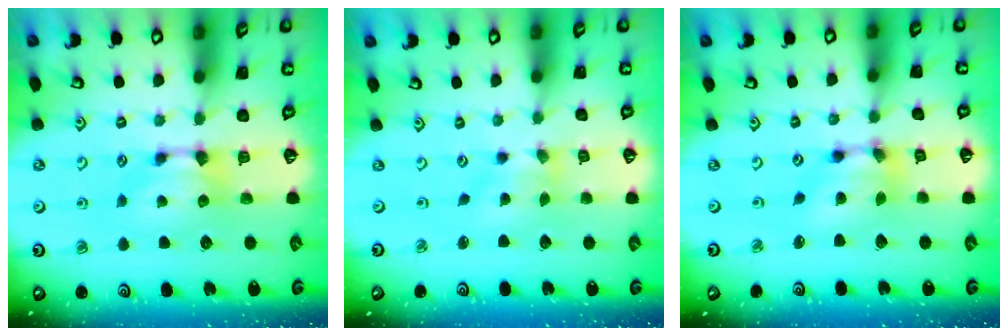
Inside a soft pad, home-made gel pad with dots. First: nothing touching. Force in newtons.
{"total": 1.2, "press": 0.6, "slide": 1.1}
{"total": 5.9, "press": 5.6, "slide": 2.0}